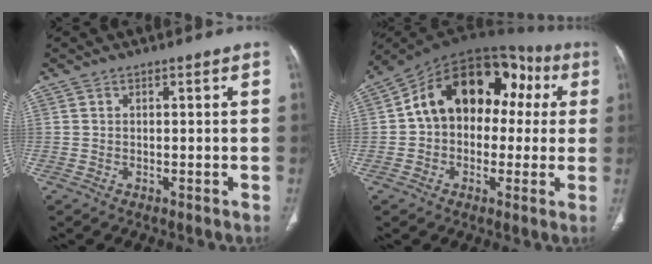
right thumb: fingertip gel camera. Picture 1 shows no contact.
{"total": 21.0, "force": [3.3, 14.4, 14.9], "torque": [-0.189, 0.057, 0.041]}